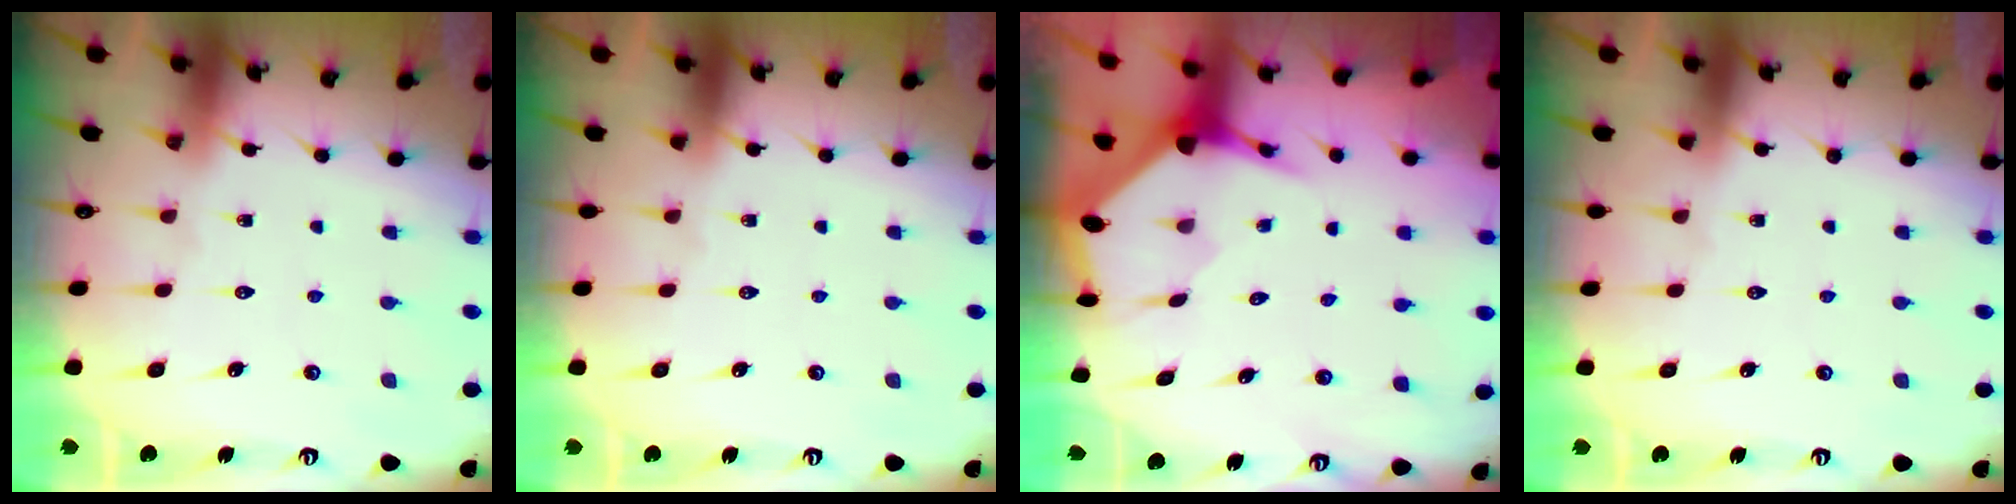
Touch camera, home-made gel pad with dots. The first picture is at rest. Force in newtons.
{"total": 0.0}
{"total": 3.5, "press": 3.5, "slide": 0.5}
{"total": 0.0}